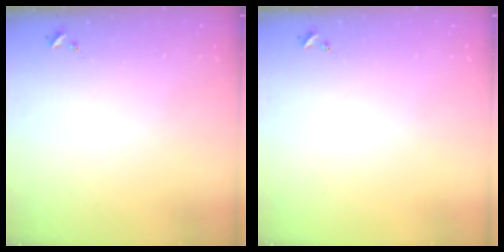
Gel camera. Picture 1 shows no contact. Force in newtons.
{"total": 0.0}